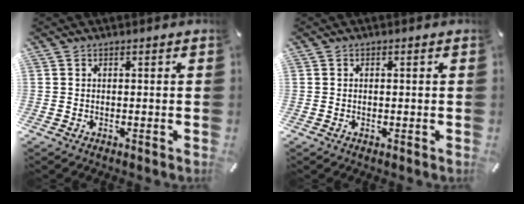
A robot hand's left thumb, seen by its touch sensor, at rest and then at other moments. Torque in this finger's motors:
{"motor_torque": [0.04, 0.47, -0.05, 0.01, 0.00]}